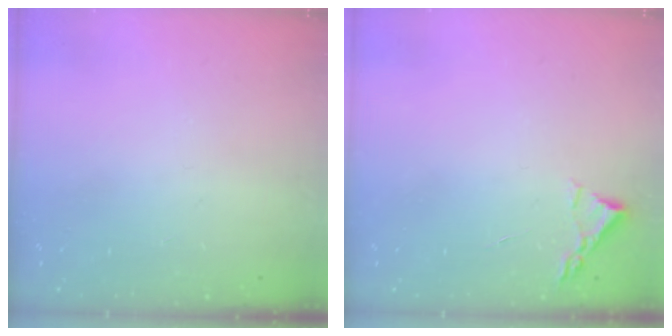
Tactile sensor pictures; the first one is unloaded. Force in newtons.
{"total": 2.2, "press": 2.2, "slide": 0.3}